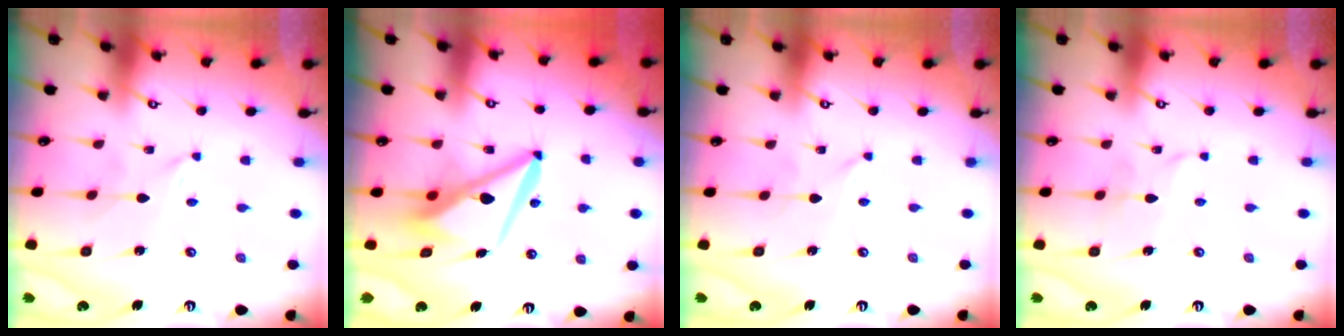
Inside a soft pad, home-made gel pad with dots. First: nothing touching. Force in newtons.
{"total": 10.8, "press": 10.7, "slide": 1.8}
{"total": 0.0}
{"total": 3.6, "press": 3.6, "slide": 0.2}